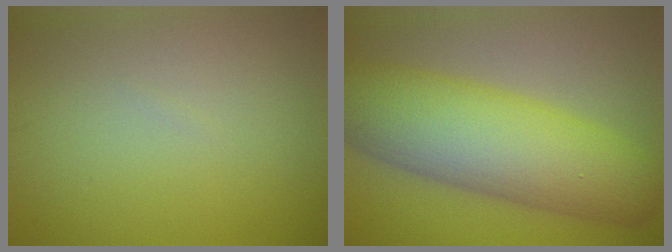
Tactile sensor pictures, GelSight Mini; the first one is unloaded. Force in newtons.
{"total": 11.0, "press": 11.0, "slide": 0.2}